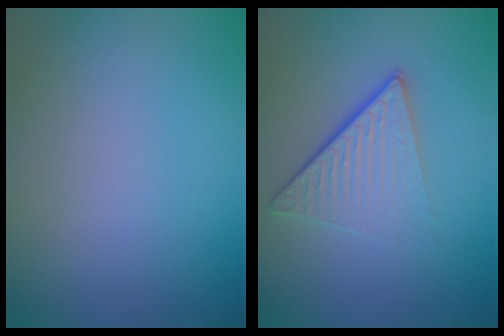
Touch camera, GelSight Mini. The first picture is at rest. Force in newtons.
{"total": 5.0, "press": 3.0, "slide": 4.0}